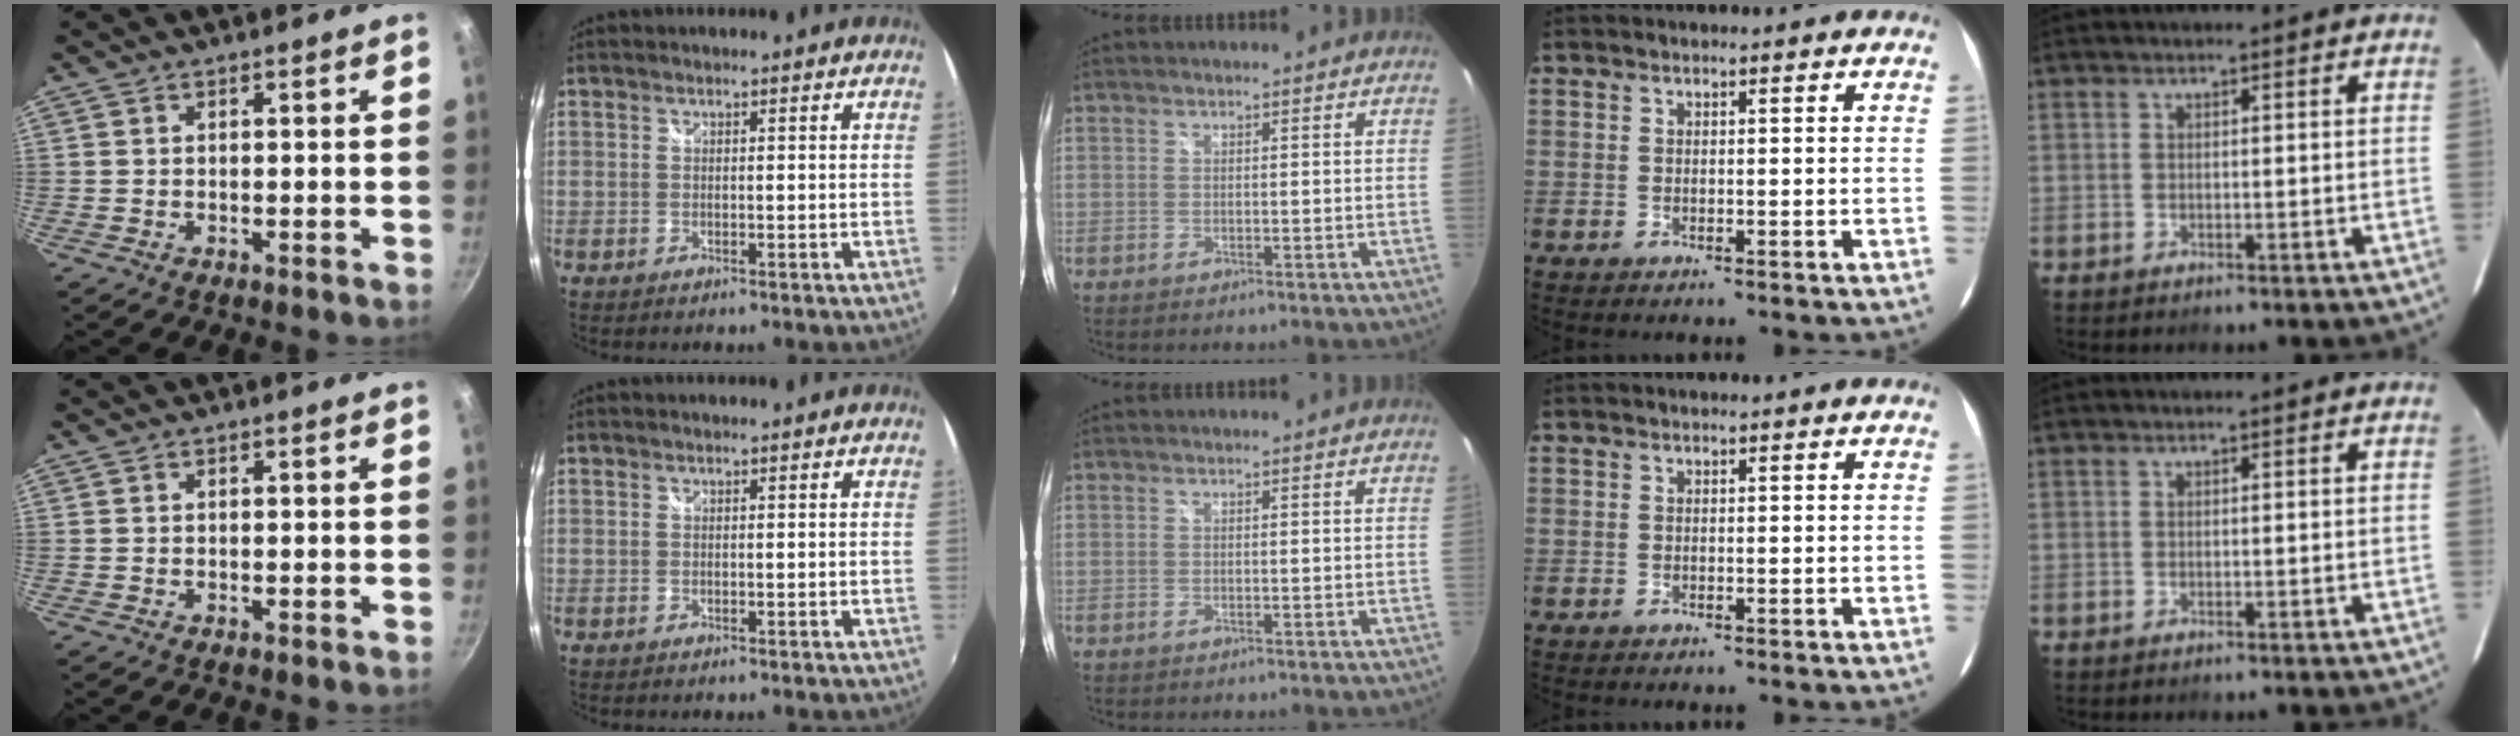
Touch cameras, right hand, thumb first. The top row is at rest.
{}